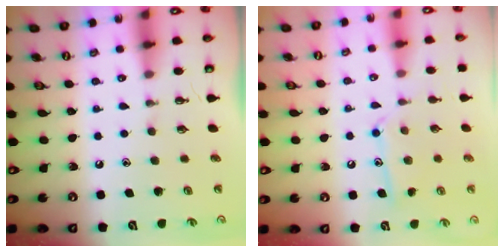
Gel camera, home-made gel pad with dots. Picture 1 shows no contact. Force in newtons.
{"total": 10.7, "press": 10.6, "slide": 0.7}